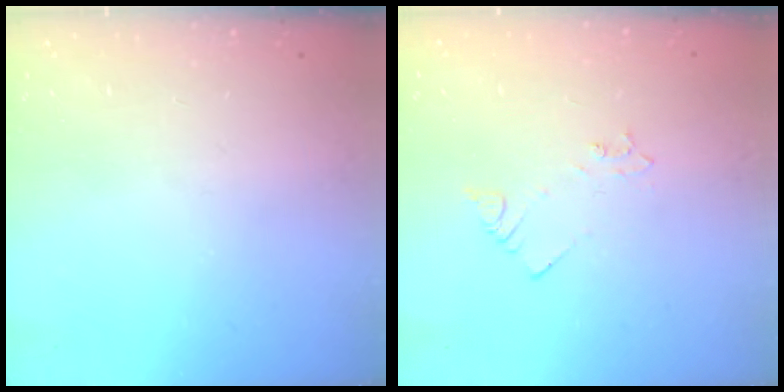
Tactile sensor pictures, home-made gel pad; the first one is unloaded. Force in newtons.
{"total": 2.1, "press": 2.1, "slide": 0.3}